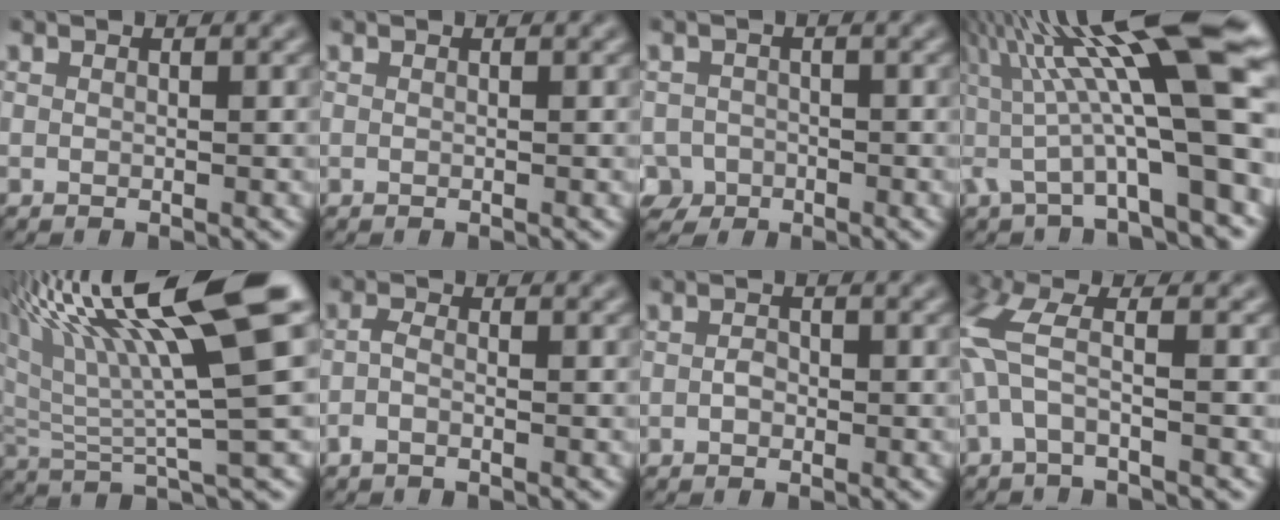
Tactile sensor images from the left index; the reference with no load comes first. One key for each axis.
{"total": 0.0}
{"total": 3.6, "fx": -2.3, "fy": 2.7, "fz": 0.4, "tx": 0.005, "ty": -0.001, "tz": -0.043}
{"total": 14.5, "fx": 3.4, "fy": 3.2, "fz": 13.7, "tx": -0.217, "ty": 0.012, "tz": 0.062}
{"total": 13.1, "fx": 6.1, "fy": 2.4, "fz": 11.3, "tx": -0.188, "ty": 0.014, "tz": 0.105}
{"total": 1.2, "fx": -0.8, "fy": 0.4, "fz": 0.9, "tx": -0.020, "ty": 0.000, "tz": -0.019}
{"total": 1.0, "fx": -0.3, "fy": 0.7, "fz": 0.6, "tx": -0.013, "ty": -0.001, "tz": -0.008}
{"total": 4.1, "fx": -0.7, "fy": 1.0, "fz": 3.9, "tx": -0.102, "ty": 0.010, "tz": -0.026}